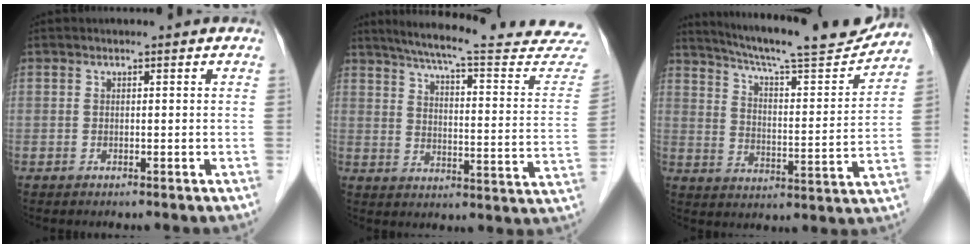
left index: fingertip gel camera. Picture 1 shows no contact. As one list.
[{"total": 25.6, "force": [23.4, 0.9, 10.3], "torque": [-0.149, -0.092, 0.286]}, {"total": 18.4, "force": [16.9, 1.0, 7.2], "torque": [-0.121, -0.035, 0.240]}]